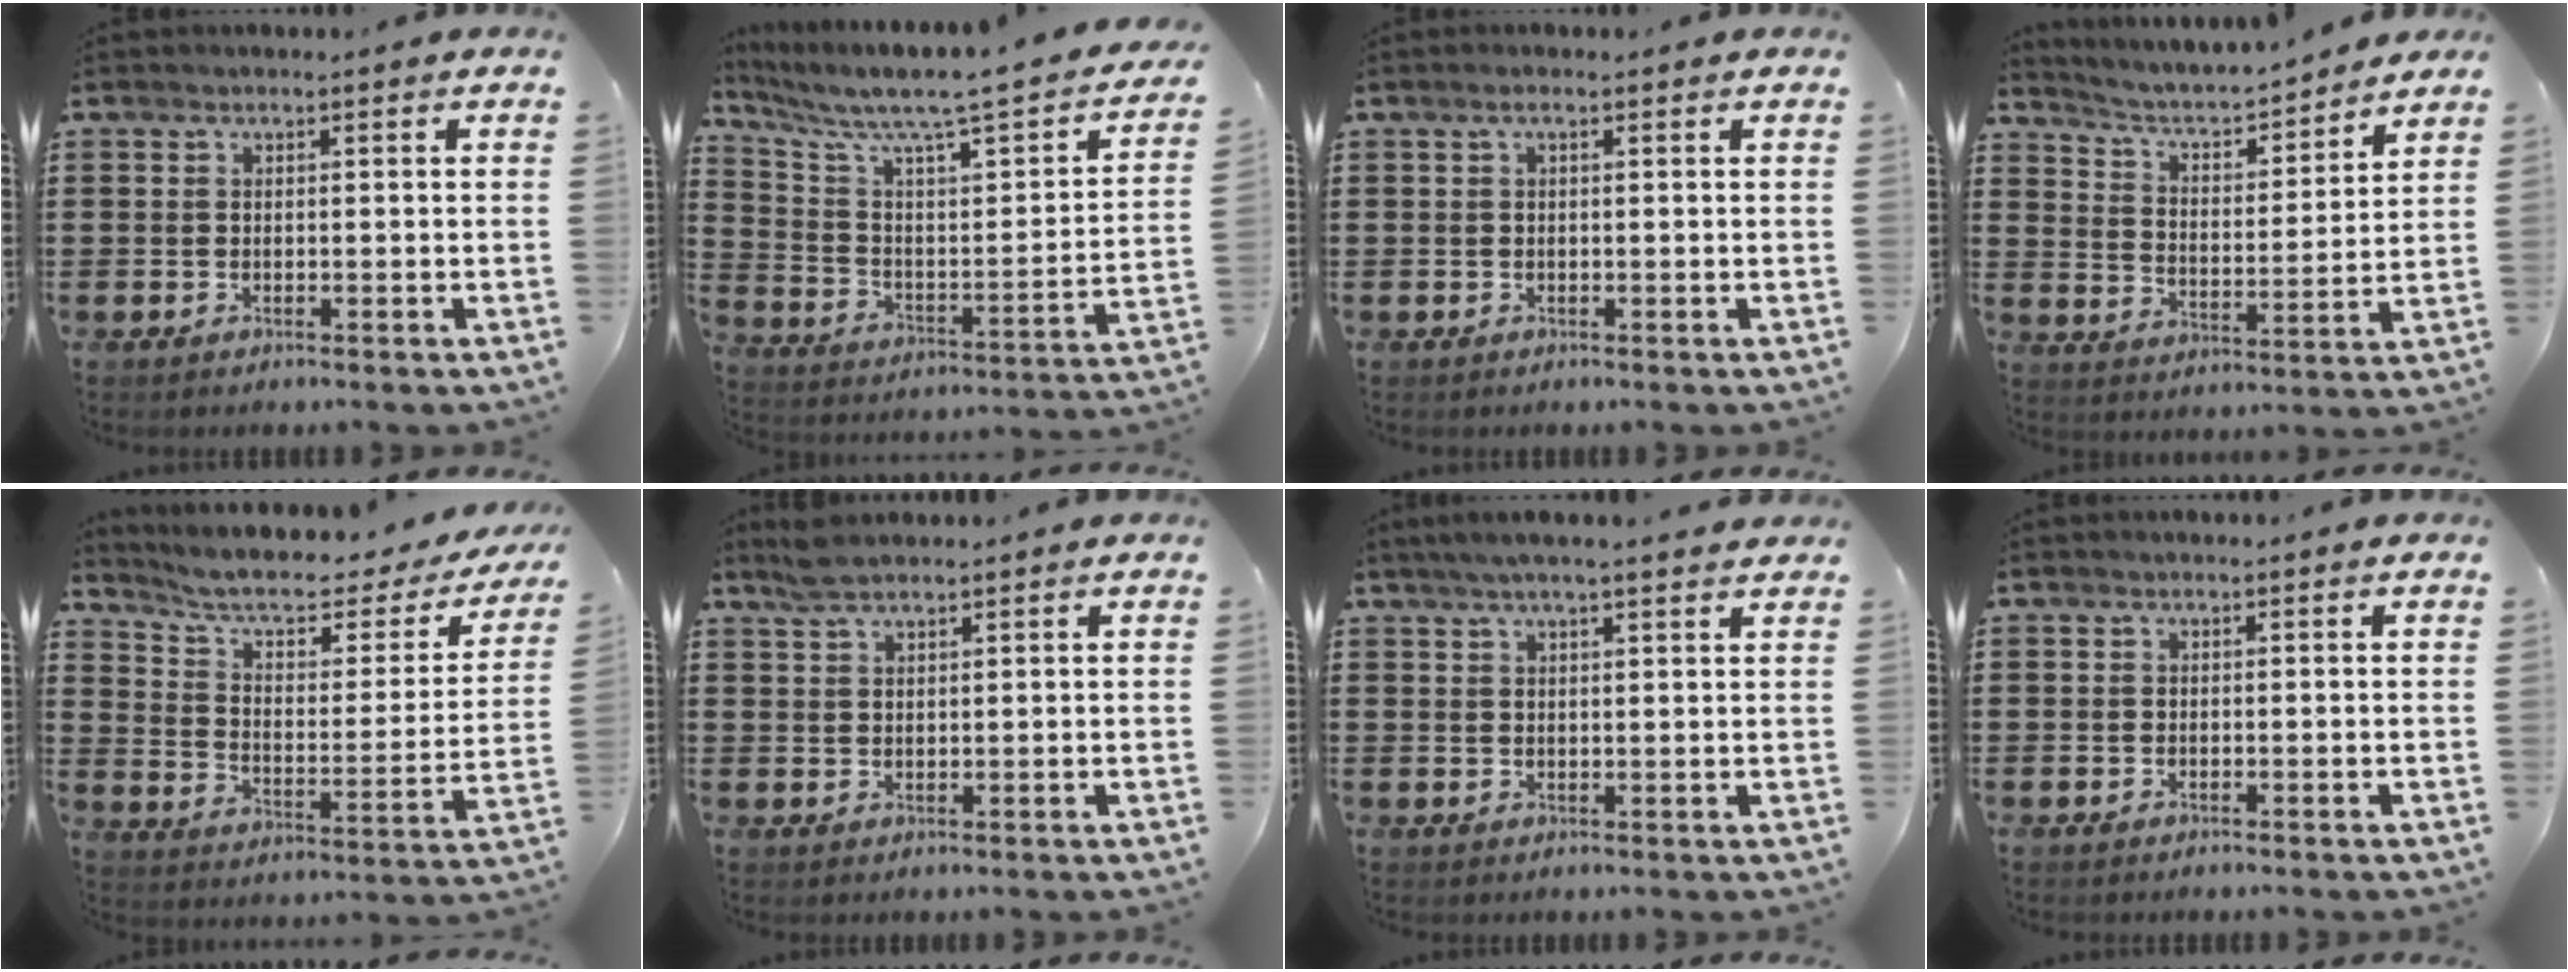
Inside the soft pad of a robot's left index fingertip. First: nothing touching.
{"total": 5.5, "force": [4.2, 0.6, 3.4], "torque": [-0.091, -0.046, 0.060]}
{"total": 0.8, "force": [0.1, 0.1, 0.8], "torque": [-0.016, -0.001, 0.002]}
{"total": 4.1, "force": [3.7, 0.9, 1.5], "torque": [-0.050, -0.028, 0.054]}
{"total": 7.3, "force": [5.8, 1.6, 4.2], "torque": [-0.097, -0.041, 0.096]}
{"total": 2.9, "force": [2.4, 0.7, 1.5], "torque": [-0.035, 0.004, 0.045]}
{"total": 3.1, "force": [2.6, 0.2, 1.8], "torque": [-0.039, 0.002, 0.046]}
{"total": 0.0}